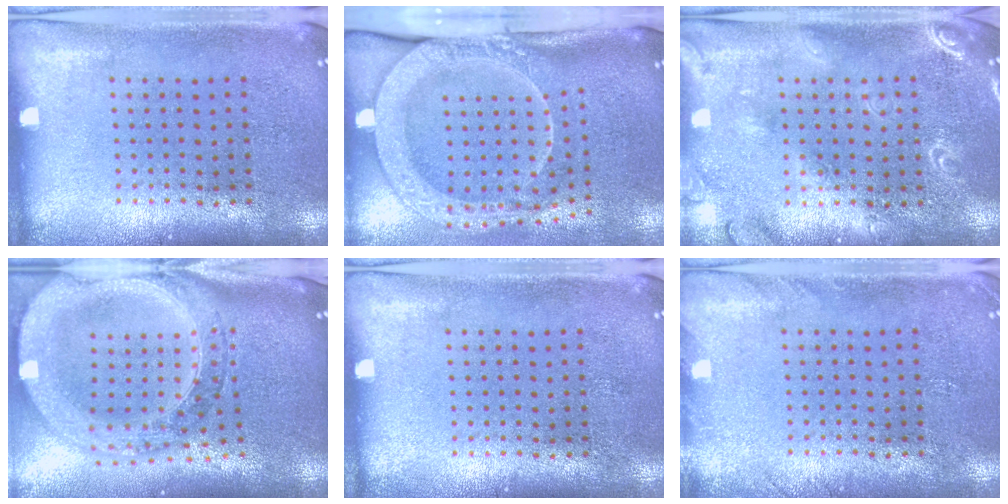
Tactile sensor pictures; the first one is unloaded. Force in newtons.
{"total": 2.9, "press": 2.1, "slide": 2.0}
{"total": 1.8, "press": 1.8, "slide": 0.5}
{"total": 3.8, "press": 3.0, "slide": 2.3}
{"total": 0.0}
{"total": 1.1, "press": 1.1, "slide": 0.1}